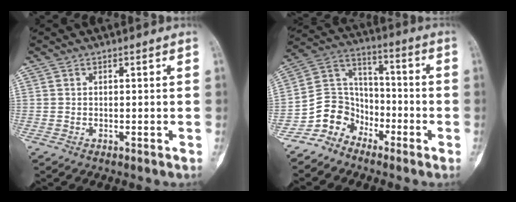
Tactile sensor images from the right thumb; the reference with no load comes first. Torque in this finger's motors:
{"motor_torque": [0.76, -0.68, 0.35, -1.40, -0.01]}